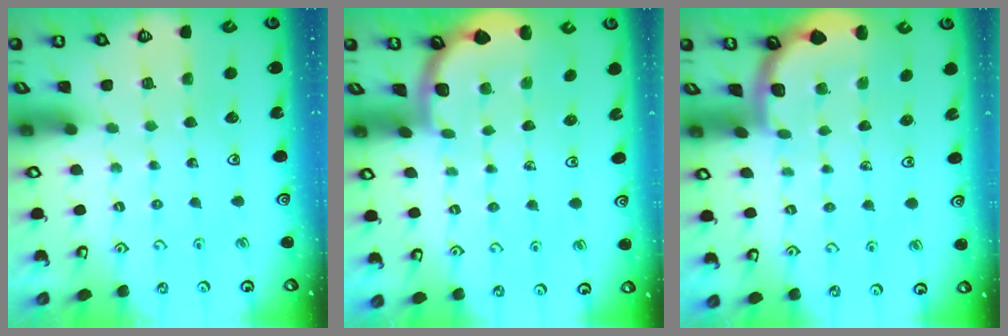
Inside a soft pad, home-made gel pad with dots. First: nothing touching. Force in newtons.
{"total": 1.8, "press": 1.8, "slide": 0.0}
{"total": 1.8, "press": 1.8, "slide": 0.1}